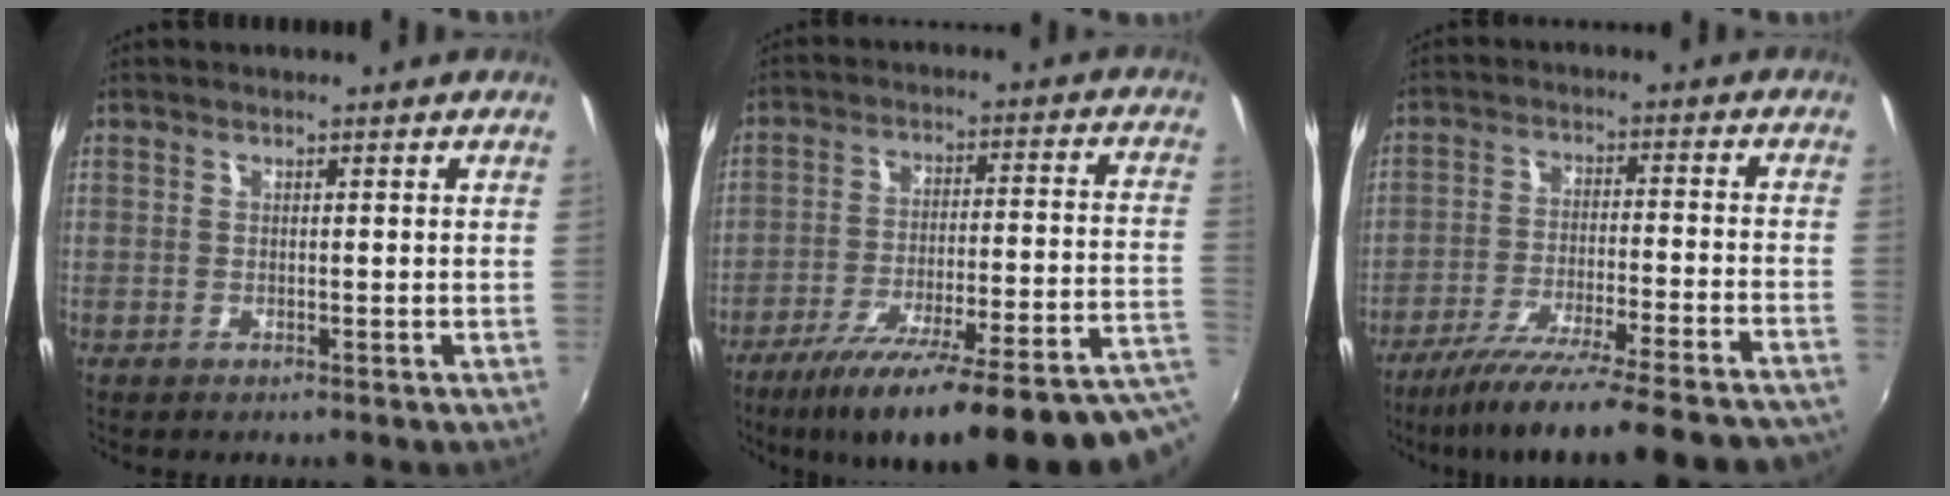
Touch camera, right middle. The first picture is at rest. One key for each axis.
{"total": 24.6, "fx": -16.6, "fy": 2.5, "fz": 18.1, "tx": -0.251, "ty": -0.047, "tz": -0.226}
{"total": 23.1, "fx": -20.4, "fy": 1.0, "fz": 10.9, "tx": -0.188, "ty": -0.058, "tz": -0.292}